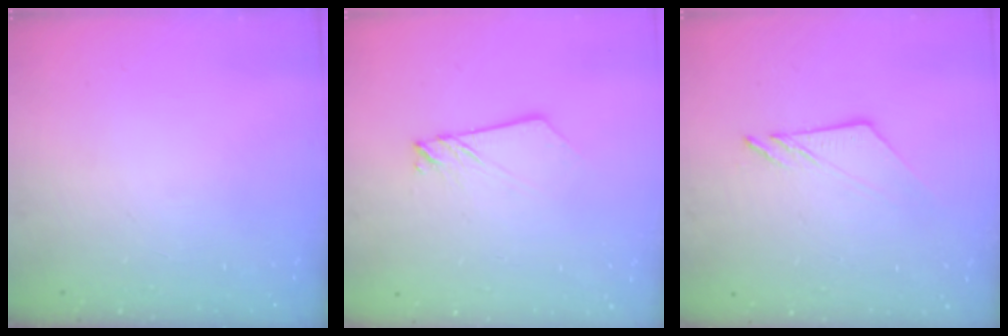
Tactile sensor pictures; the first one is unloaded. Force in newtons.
{"total": 2.7, "press": 2.6, "slide": 0.3}
{"total": 6.7, "press": 6.7, "slide": 0.1}